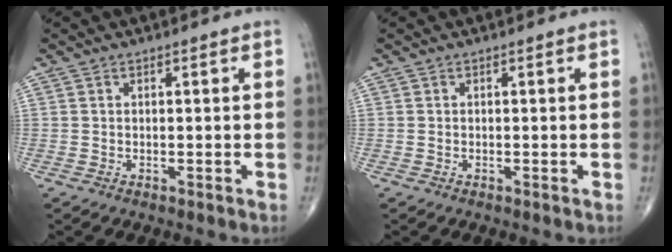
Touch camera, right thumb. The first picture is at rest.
{"total": 0.0}